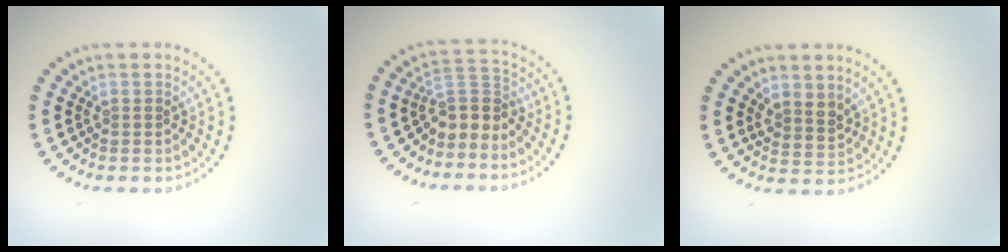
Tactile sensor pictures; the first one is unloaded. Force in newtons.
{"total": 2.8, "press": 2.1, "slide": 1.8}
{"total": 2.0, "press": 1.7, "slide": 1.2}